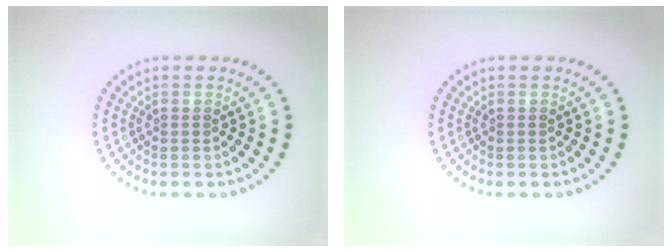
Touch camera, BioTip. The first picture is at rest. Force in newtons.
{"total": 0.0}